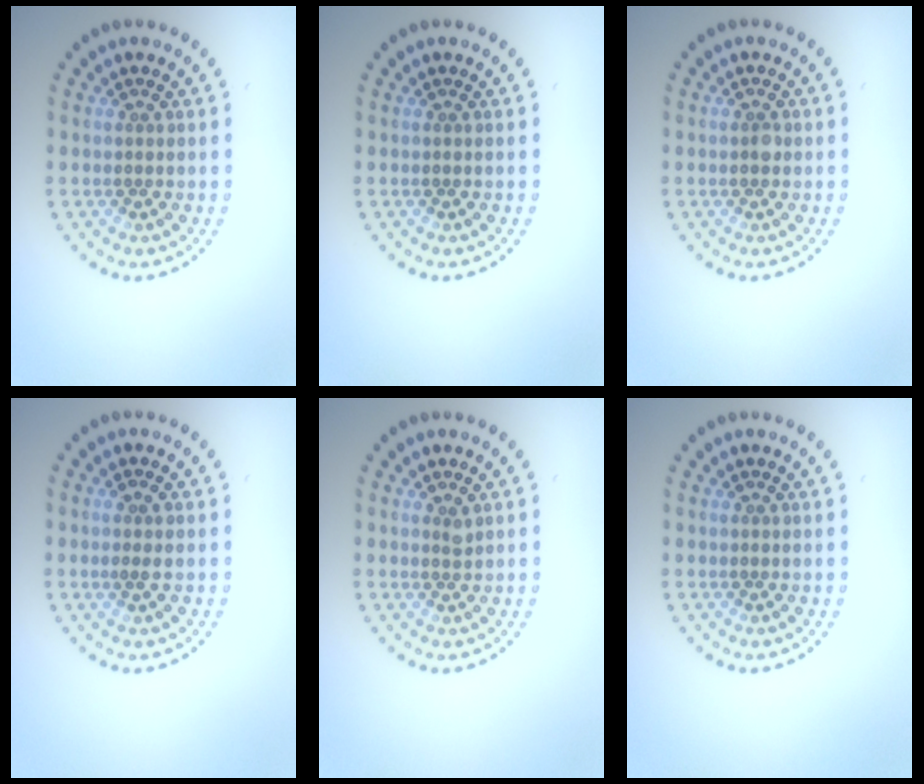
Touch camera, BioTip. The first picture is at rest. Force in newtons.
{"total": 0.0}
{"total": 1.0, "press": 1.0, "slide": 0.0}
{"total": 1.2, "press": 1.1, "slide": 0.4}
{"total": 0.7, "press": 0.5, "slide": 0.5}
{"total": 0.0}